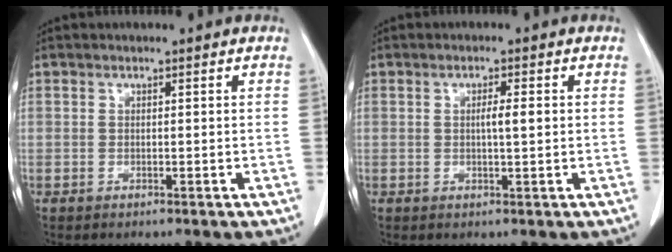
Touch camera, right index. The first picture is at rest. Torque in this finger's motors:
{"motor_torque": [0.59, -0.14, 0.22, 0.07]}